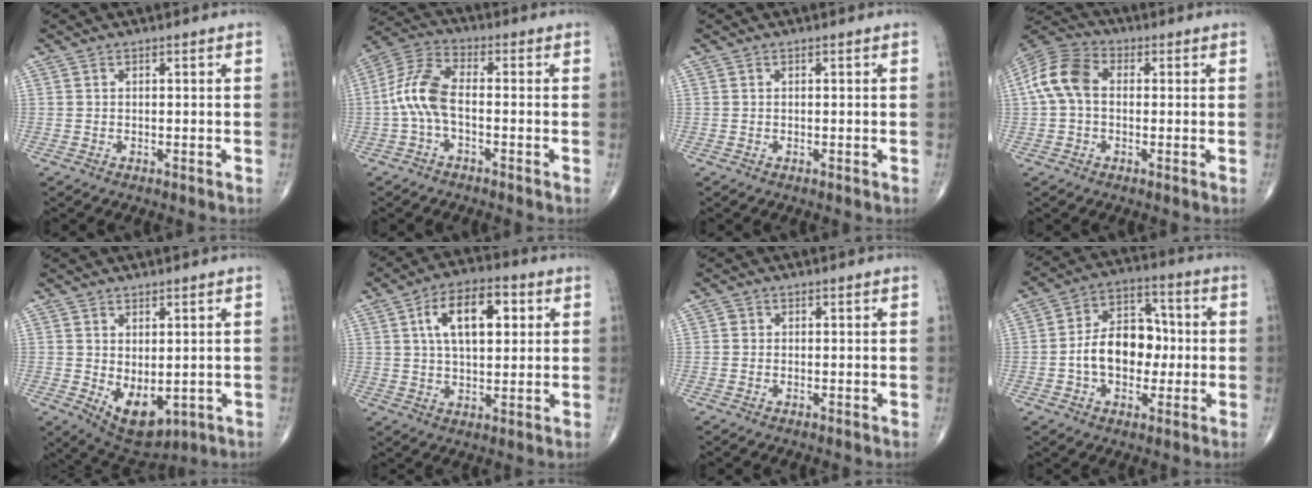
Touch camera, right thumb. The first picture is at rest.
{"total": 8.6, "force": [-1.5, 3.9, 7.5], "torque": [-0.167, 0.028, -0.042]}
{"total": 0.0}
{"total": 9.7, "force": [0.5, 6.7, 6.9], "torque": [-0.140, 0.030, -0.001]}
{"total": 8.3, "force": [-1.1, 4.6, 6.9], "torque": [-0.091, -0.009, 0.007]}
{"total": 12.6, "force": [3.7, 6.4, 10.2], "torque": [-0.151, 0.004, 0.057]}
{"total": 0.7, "force": [0.0, 0.7, 0.2], "torque": [0.002, 0.002, 0.000]}
{"total": 12.9, "force": [-1.3, 8.9, 9.2], "torque": [-0.118, 0.036, -0.029]}